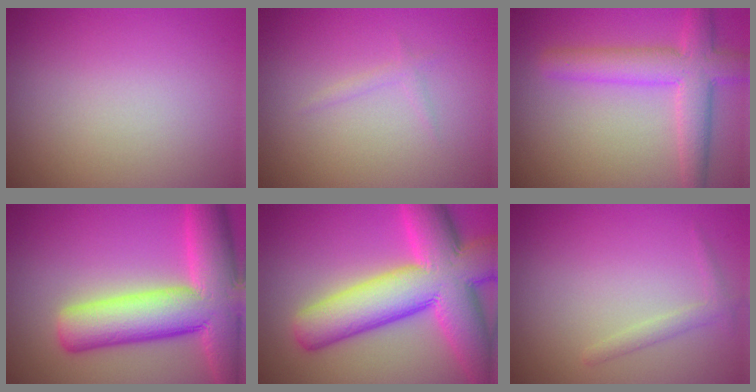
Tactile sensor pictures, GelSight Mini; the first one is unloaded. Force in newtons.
{"total": 0.7, "press": 0.7, "slide": 0.1}
{"total": 5.5, "press": 5.5, "slide": 0.3}
{"total": 12.1, "press": 12.1, "slide": 0.9}
{"total": 13.1, "press": 13.1, "slide": 0.2}
{"total": 1.3, "press": 1.3, "slide": 0.0}